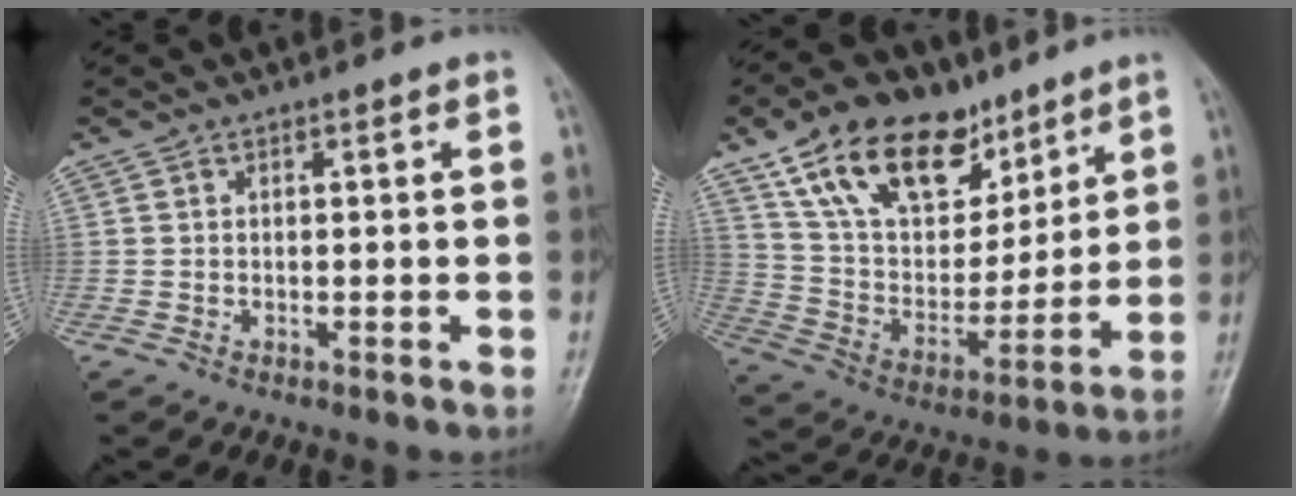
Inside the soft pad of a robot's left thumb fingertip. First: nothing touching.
{"total": 21.4, "force": [13.0, 12.4, 11.5], "torque": [-0.156, -0.037, 0.239]}